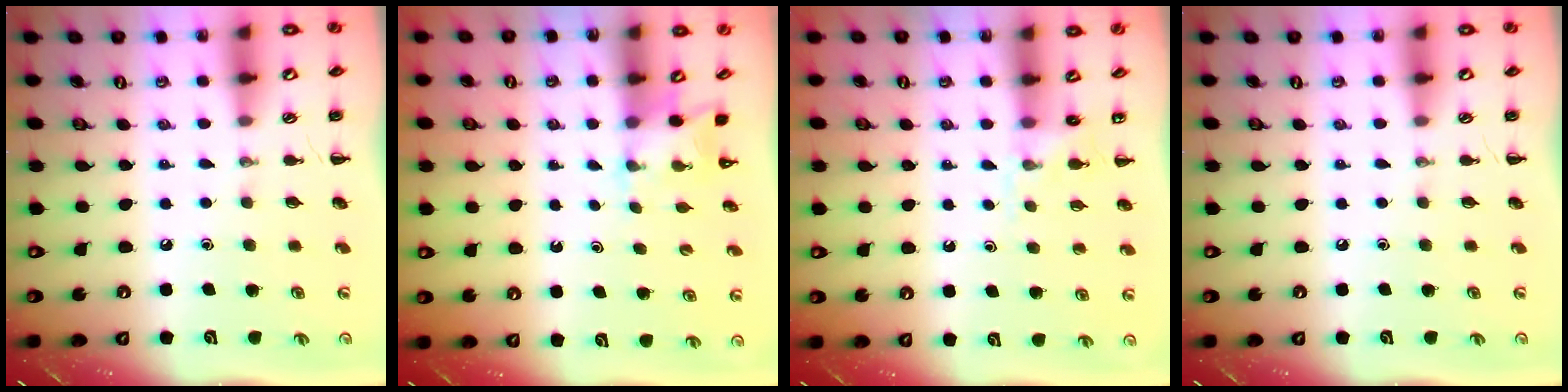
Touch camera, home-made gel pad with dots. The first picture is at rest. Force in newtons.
{"total": 2.2, "press": 2.1, "slide": 0.7}
{"total": 5.3, "press": 5.1, "slide": 1.2}
{"total": 0.0}